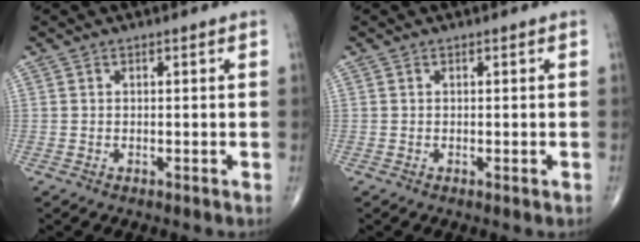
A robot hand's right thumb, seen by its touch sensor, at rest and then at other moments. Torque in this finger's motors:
{"motor_torque": [-0.22, 0.01, -0.30, -0.20, -0.03]}